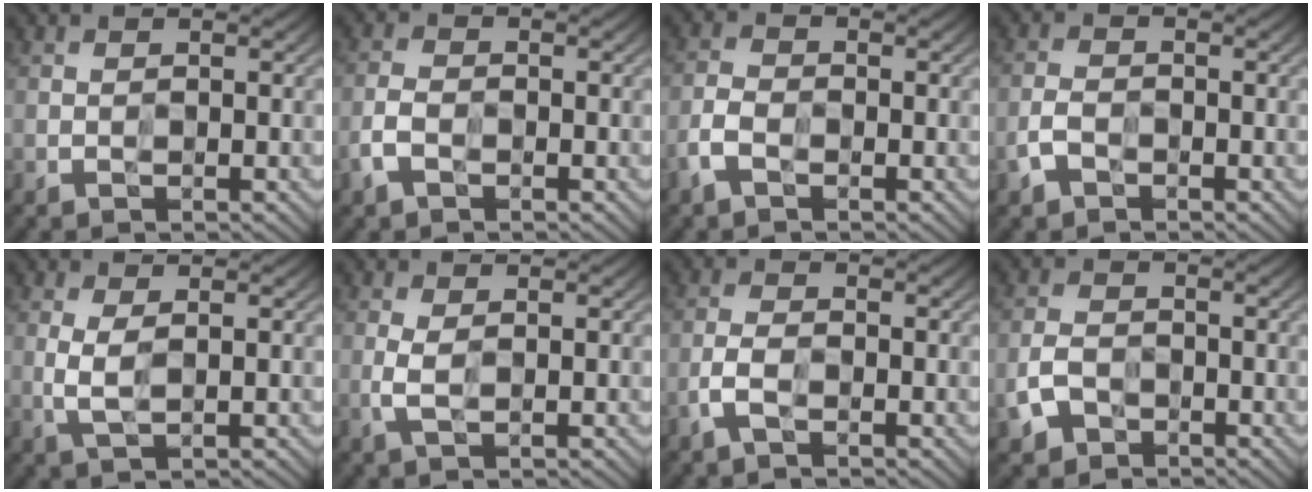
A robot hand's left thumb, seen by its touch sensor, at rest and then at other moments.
{"total": 3.8, "force": [-2.3, 2.3, 1.9], "torque": [-0.040, -0.007, -0.051]}
{"total": 3.8, "force": [-2.5, 2.3, 1.9], "torque": [-0.042, -0.006, -0.058]}
{"total": 3.3, "force": [-2.3, 2.0, 1.4], "torque": [-0.027, -0.005, -0.047]}
{"total": 2.8, "force": [0.3, 1.2, 2.5], "torque": [-0.059, -0.004, 0.005]}
{"total": 2.6, "force": [-0.4, 1.4, 2.2], "torque": [-0.054, -0.003, -0.008]}
{"total": 3.7, "force": [-2.2, 1.9, 2.2], "torque": [-0.050, -0.005, -0.046]}
{"total": 4.4, "force": [-2.8, 3.0, 1.8], "torque": [-0.038, -0.010, -0.058]}